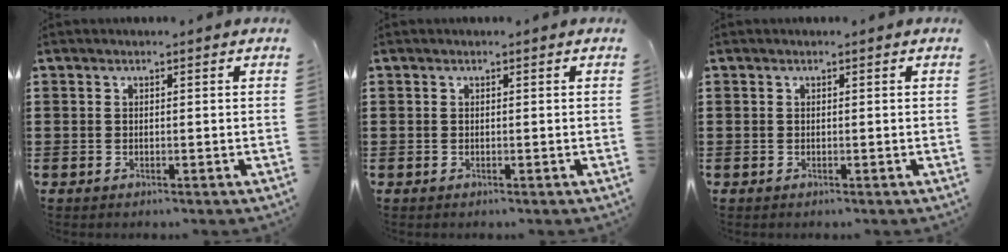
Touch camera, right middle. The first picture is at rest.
{"total": 0.0}
{"total": 0.0}